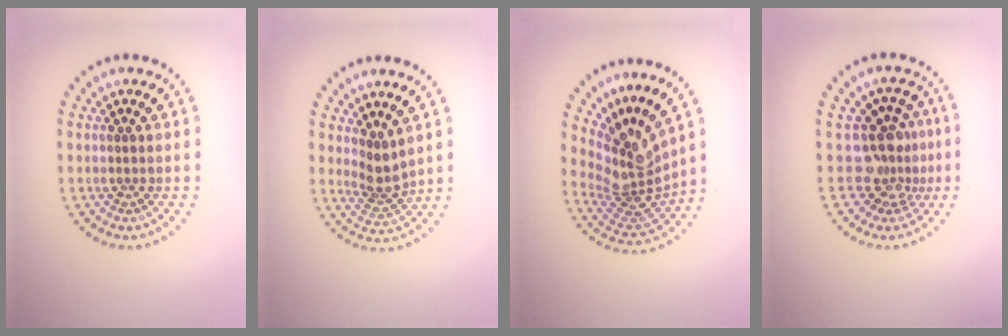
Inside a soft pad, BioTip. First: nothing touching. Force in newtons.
{"total": 2.6, "press": 2.0, "slide": 1.7}
{"total": 4.6, "press": 3.0, "slide": 3.4}
{"total": 3.7, "press": 2.7, "slide": 2.5}